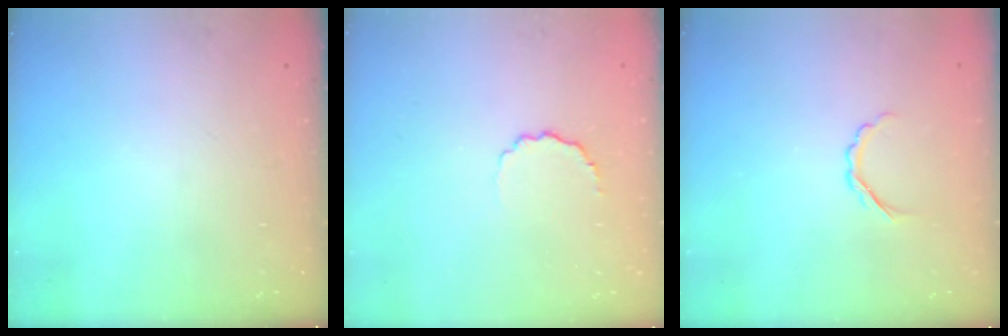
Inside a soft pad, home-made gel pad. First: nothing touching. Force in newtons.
{"total": 5.0, "press": 4.8, "slide": 1.3}
{"total": 2.7, "press": 2.6, "slide": 0.8}